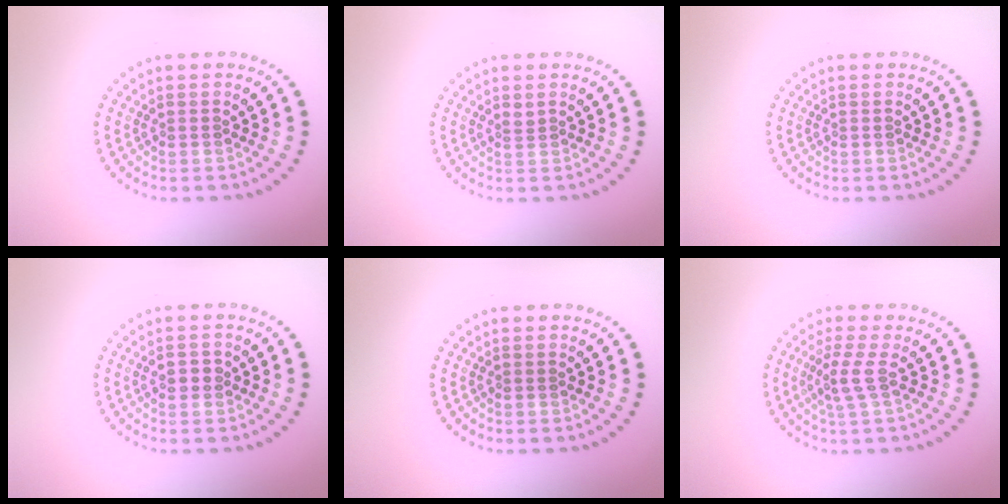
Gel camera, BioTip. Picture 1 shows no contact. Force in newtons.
{"total": 0.7, "press": 0.5, "slide": 0.6}
{"total": 0.0}
{"total": 1.5, "press": 1.5, "slide": 0.1}
{"total": 0.0}
{"total": 2.1, "press": 1.5, "slide": 1.5}